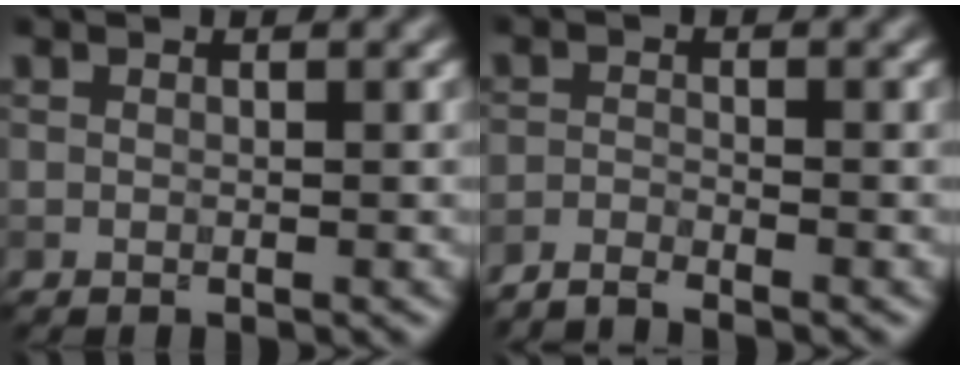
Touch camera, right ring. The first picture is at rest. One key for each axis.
{"total": 2.3, "fx": -2.2, "fy": 0.1, "fz": 0.8, "tx": -0.020, "ty": 0.002, "tz": -0.050}